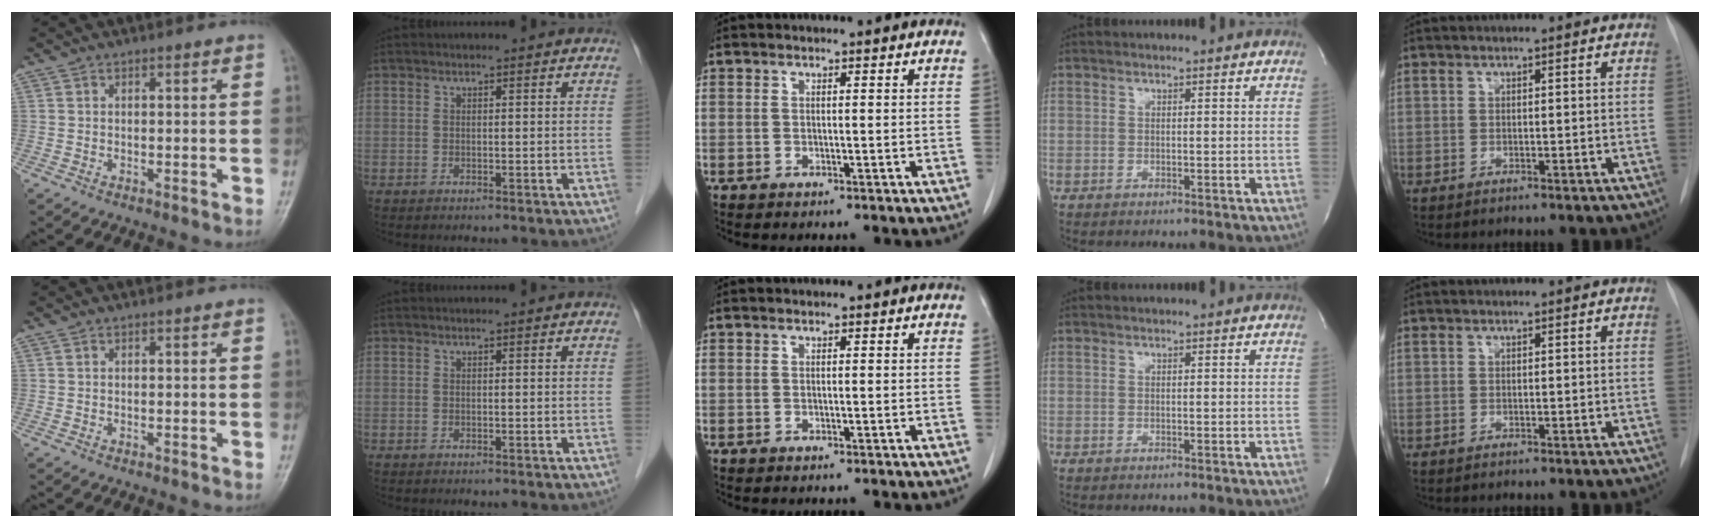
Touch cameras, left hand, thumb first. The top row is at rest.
{}